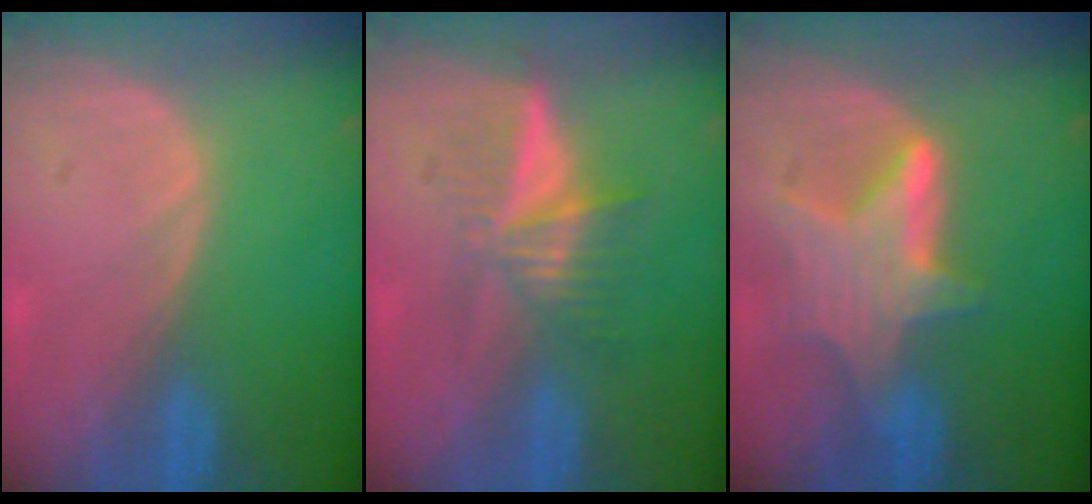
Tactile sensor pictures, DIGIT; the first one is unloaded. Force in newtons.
{"total": 6.5, "press": 5.5, "slide": 3.4}
{"total": 6.8, "press": 6.6, "slide": 1.7}